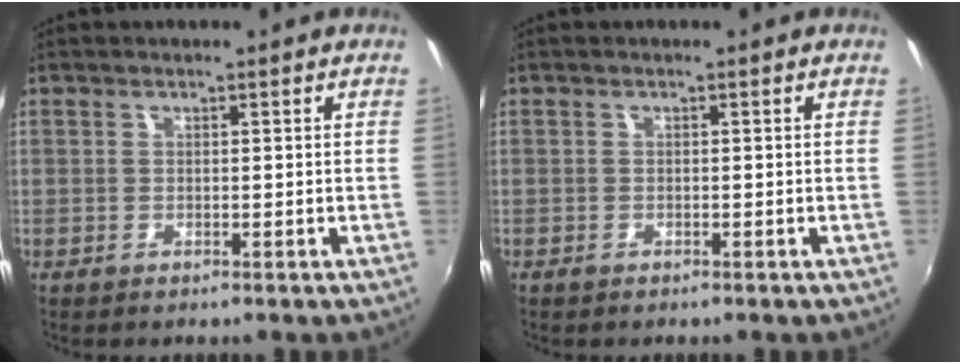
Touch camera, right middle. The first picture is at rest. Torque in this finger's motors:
{"motor_torque": [-0.38, 0.08, -0.04, 0.00]}